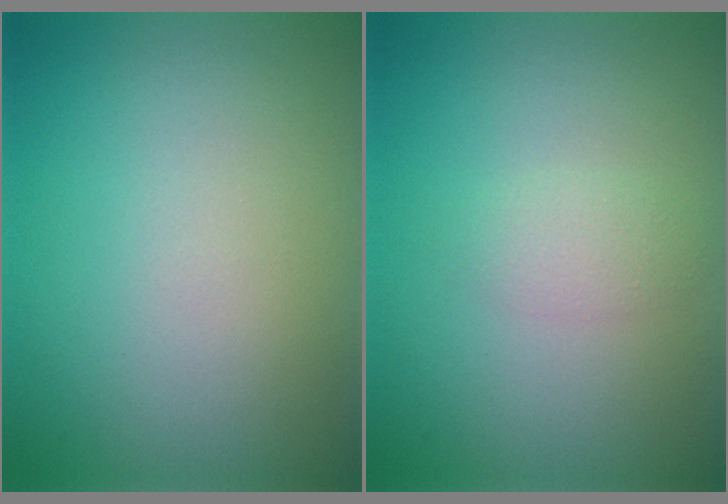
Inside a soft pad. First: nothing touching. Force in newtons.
{"total": 1.4, "press": 1.4, "slide": 0.0}